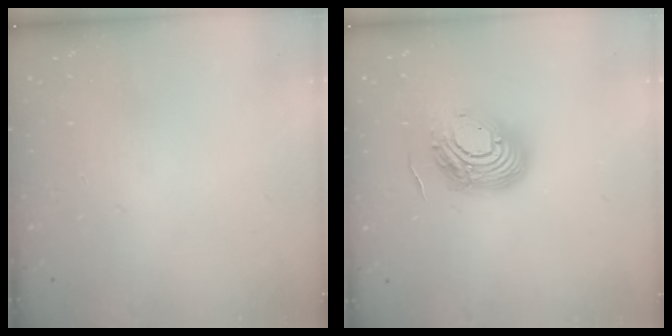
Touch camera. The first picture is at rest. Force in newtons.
{"total": 16.1, "press": 16.0, "slide": 1.1}